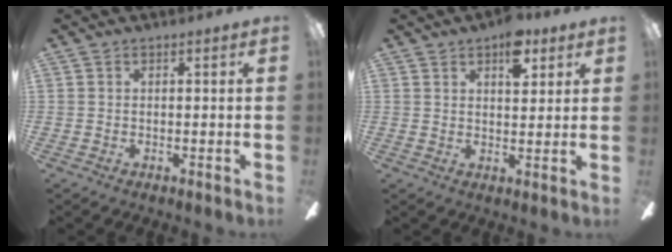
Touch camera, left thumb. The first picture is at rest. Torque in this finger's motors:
{"motor_torque": [1.02, 0.57, 0.75, -0.51, 0.01]}